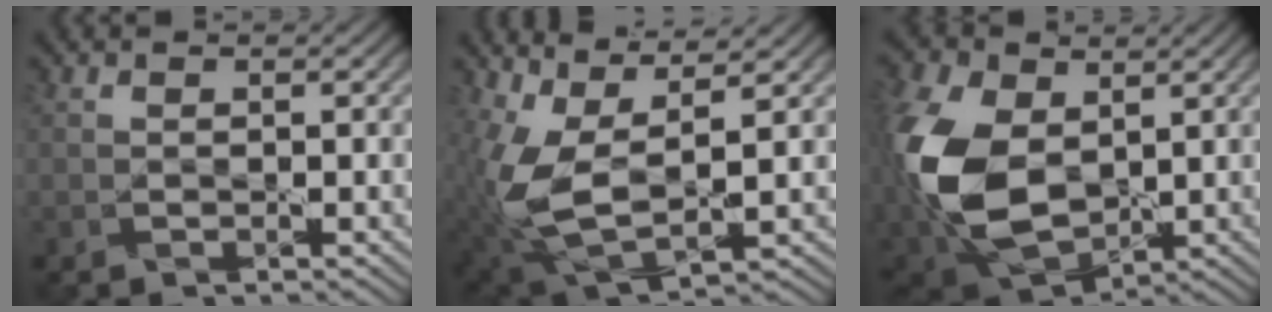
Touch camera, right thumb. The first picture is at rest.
{"total": 9.5, "force": [1.7, 4.7, 8.1], "torque": [-0.203, -0.013, 0.035]}
{"total": 16.0, "force": [1.2, 10.6, 11.9], "torque": [-0.329, -0.009, 0.017]}